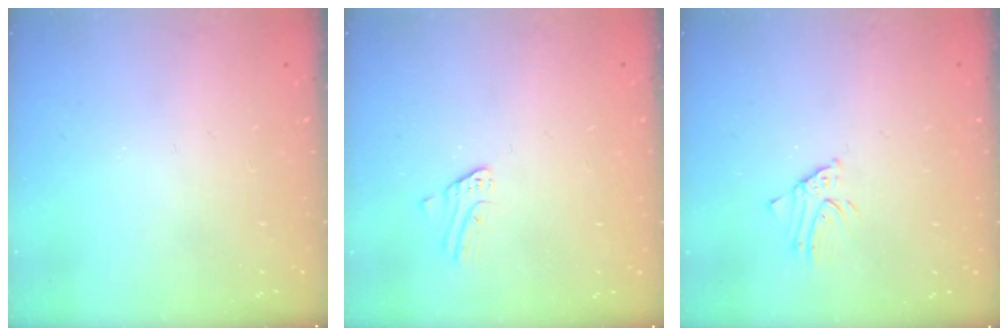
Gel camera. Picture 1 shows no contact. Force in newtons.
{"total": 2.3, "press": 2.3, "slide": 0.2}
{"total": 2.3, "press": 2.3, "slide": 0.1}